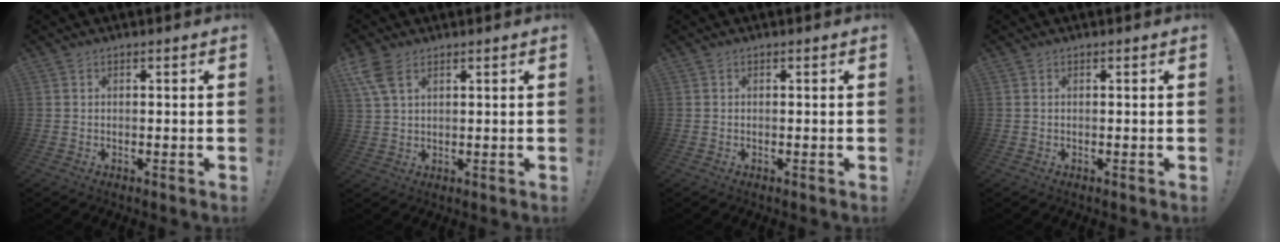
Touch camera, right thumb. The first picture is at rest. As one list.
[{"total": 6.8, "force": [3.7, 3.5, 4.6], "torque": [-0.092, -0.010, 0.072]}, {"total": 0.0}, {"total": 0.0}]